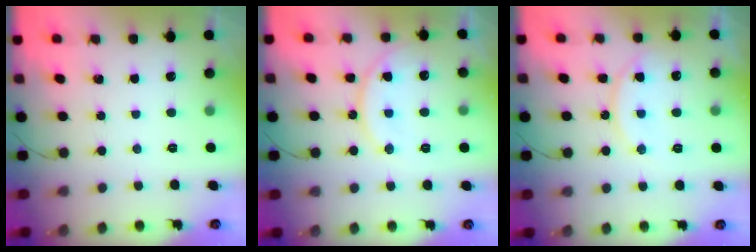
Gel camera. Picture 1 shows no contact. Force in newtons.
{"total": 13.5, "press": 13.4, "slide": 1.2}
{"total": 13.4, "press": 13.4, "slide": 1.0}